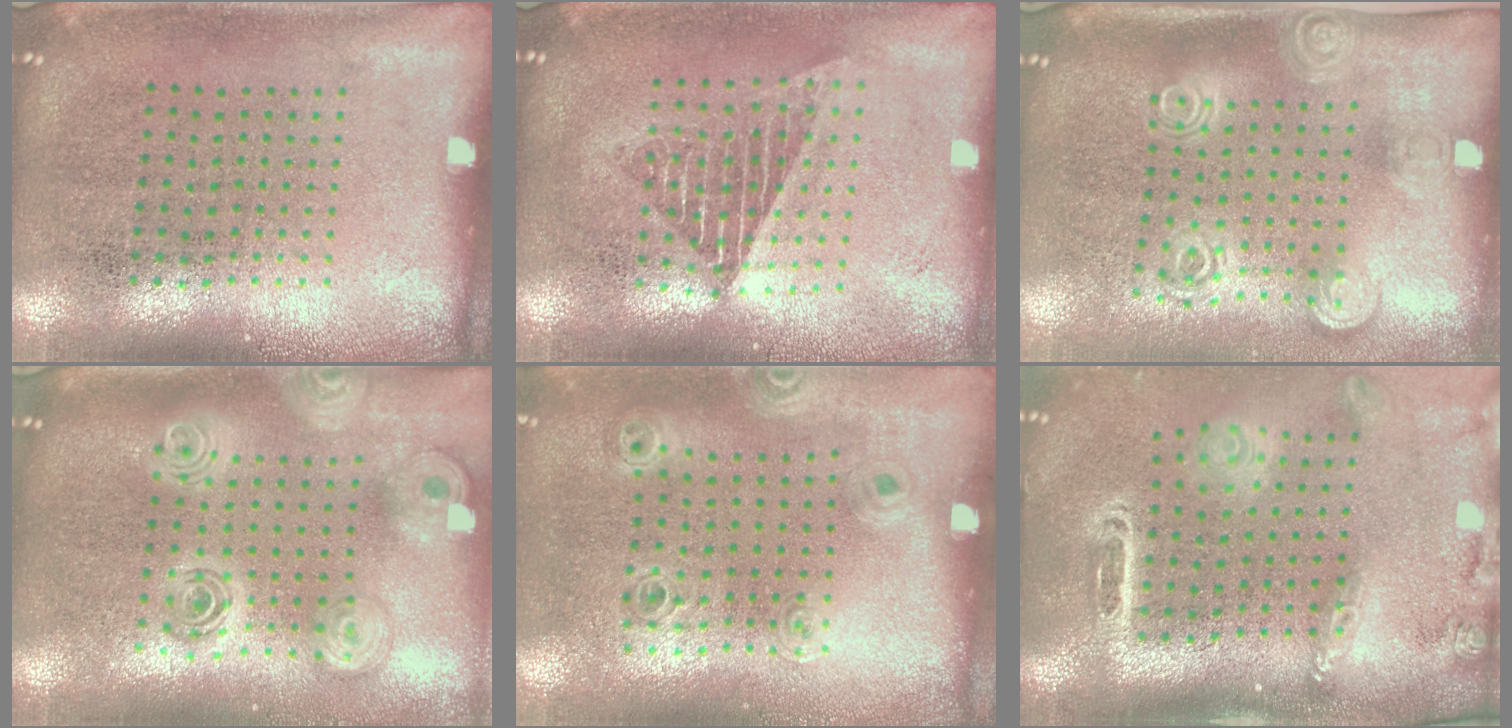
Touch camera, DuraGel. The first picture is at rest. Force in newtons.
{"total": 1.5, "press": 1.4, "slide": 0.7}
{"total": 1.9, "press": 1.4, "slide": 1.3}
{"total": 2.4, "press": 1.9, "slide": 1.5}
{"total": 0.9, "press": 0.9, "slide": 0.1}
{"total": 2.6, "press": 1.9, "slide": 1.8}